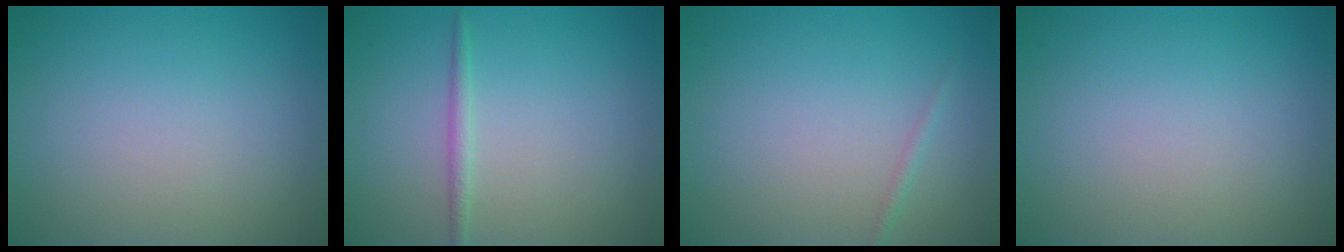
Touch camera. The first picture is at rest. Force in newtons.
{"total": 1.1, "press": 1.1, "slide": 0.1}
{"total": 0.6, "press": 0.6, "slide": 0.1}
{"total": 0.0}